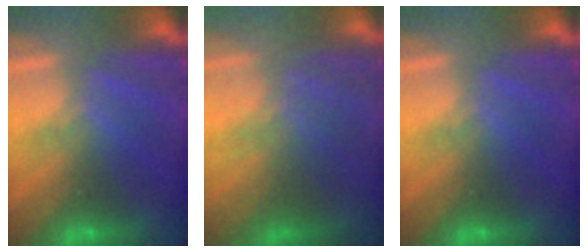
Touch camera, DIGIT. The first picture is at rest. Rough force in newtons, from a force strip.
{"total": 7.4}
{"total": 0.0}